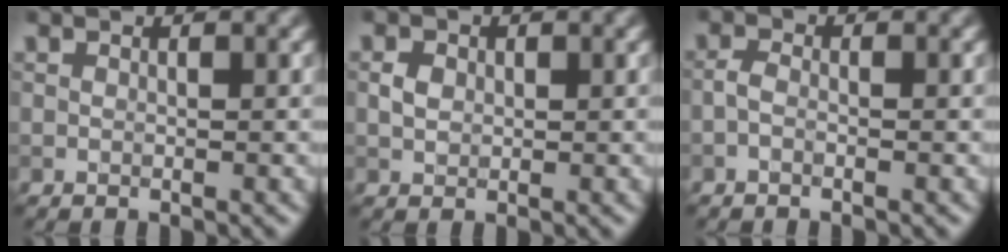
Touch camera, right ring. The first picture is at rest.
{"total": 1.5, "force": [0.2, 1.2, 0.8], "torque": [-0.015, 0.002, 0.002]}
{"total": 1.1, "force": [-0.6, 0.5, 0.8], "torque": [-0.017, 0.001, -0.016]}